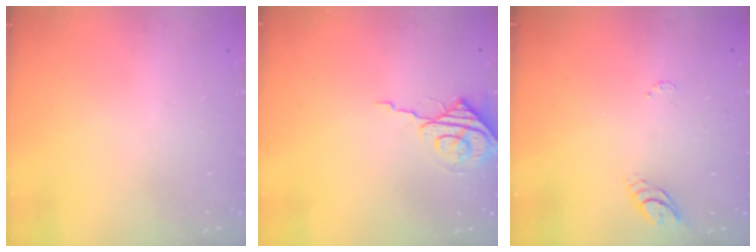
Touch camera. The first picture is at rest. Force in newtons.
{"total": 8.0, "press": 8.0, "slide": 0.3}
{"total": 4.0, "press": 4.0, "slide": 0.4}